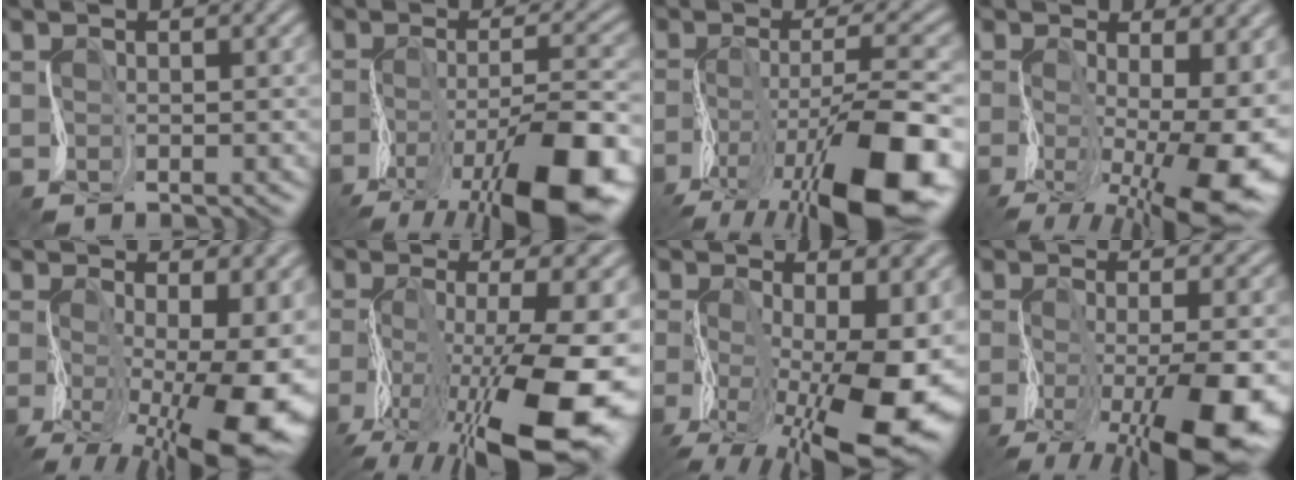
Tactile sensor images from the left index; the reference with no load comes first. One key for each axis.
{"total": 10.5, "fx": -5.8, "fy": 3.7, "fz": 7.9, "tx": -0.154, "ty": 0.002, "tz": -0.110}
{"total": 12.5, "fx": -5.9, "fy": 4.9, "fz": 9.8, "tx": -0.194, "ty": 0.003, "tz": -0.105}
{"total": 10.5, "fx": -2.6, "fy": 4.7, "fz": 9.0, "tx": -0.164, "ty": -0.031, "tz": -0.039}
{"total": 11.8, "fx": -2.9, "fy": 5.4, "fz": 10.0, "tx": -0.182, "ty": -0.030, "tz": -0.045}
{"total": 12.8, "fx": -4.6, "fy": 4.8, "fz": 11.0, "tx": -0.223, "ty": -0.001, "tz": -0.082}
{"total": 12.9, "fx": -3.2, "fy": 6.3, "fz": 10.8, "tx": -0.212, "ty": -0.025, "tz": -0.052}
{"total": 9.7, "fx": -4.2, "fy": 3.6, "fz": 8.0, "tx": -0.164, "ty": -0.026, "tz": -0.069}